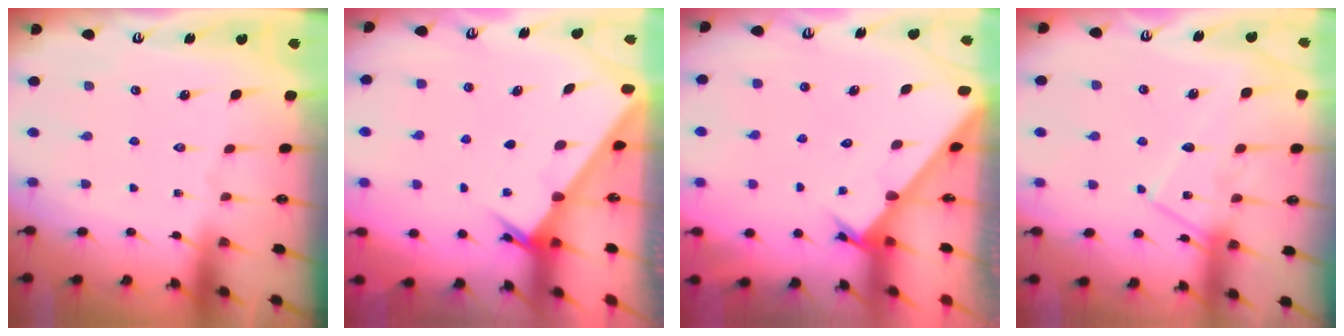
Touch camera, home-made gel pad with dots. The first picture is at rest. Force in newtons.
{"total": 2.4, "press": 2.4, "slide": 0.3}
{"total": 2.4, "press": 2.4, "slide": 0.1}
{"total": 13.4, "press": 13.4, "slide": 1.3}